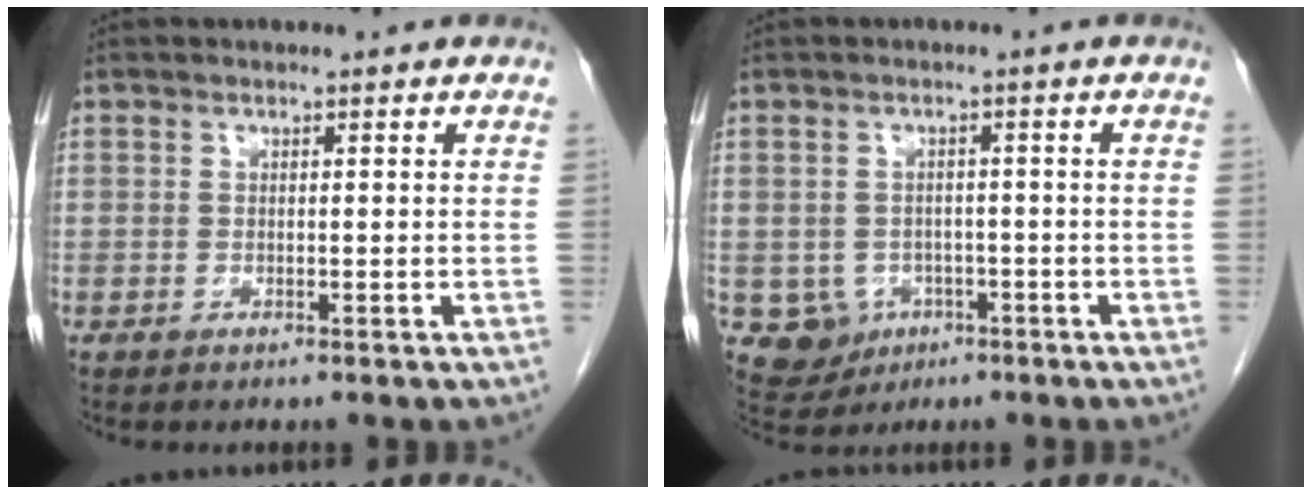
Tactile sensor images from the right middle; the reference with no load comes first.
{"total": 4.7, "force": [-1.6, 4.4, 0.7], "torque": [-0.010, 0.006, -0.017]}